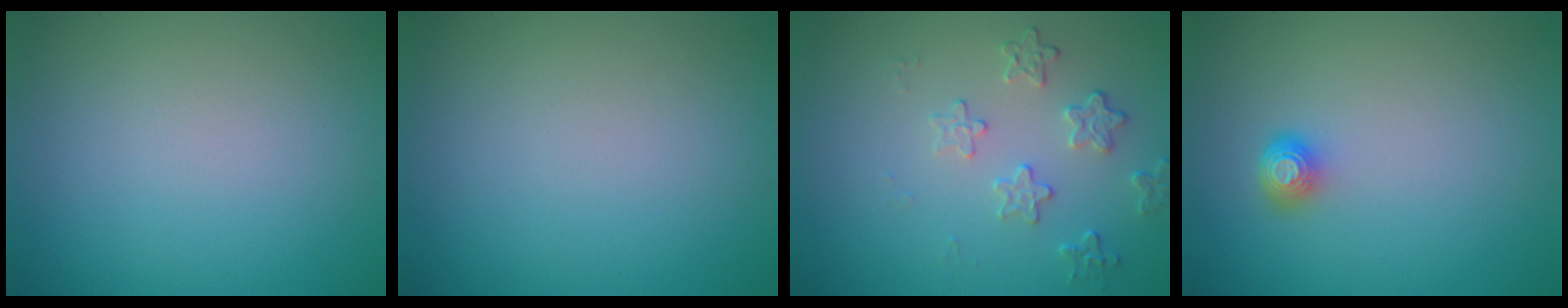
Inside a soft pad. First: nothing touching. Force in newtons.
{"total": 0.0}
{"total": 2.2, "press": 1.6, "slide": 1.6}
{"total": 1.7, "press": 1.3, "slide": 1.2}